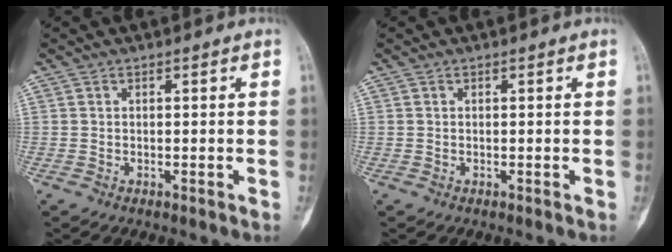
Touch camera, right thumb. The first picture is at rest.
{"total": 0.0}